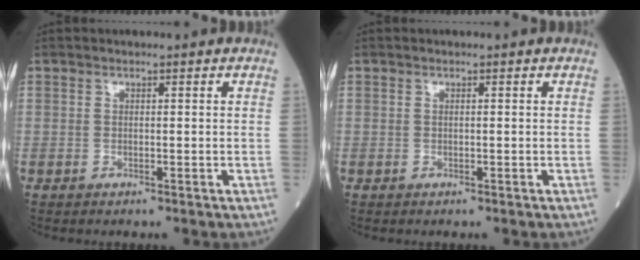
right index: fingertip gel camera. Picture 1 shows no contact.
{"total": 0.0}